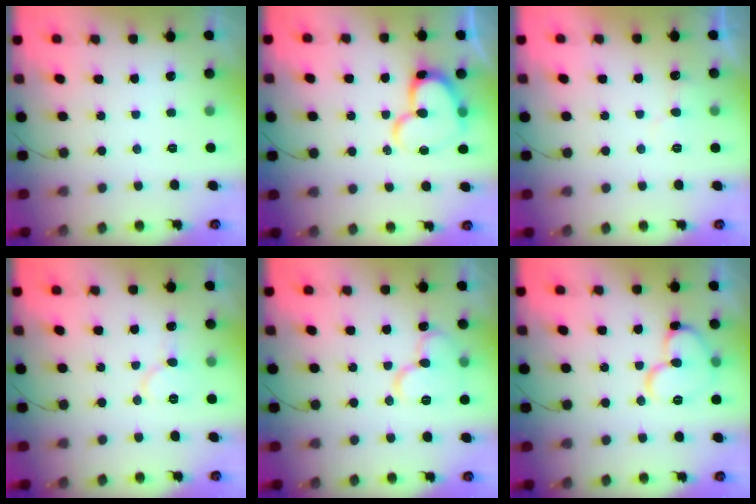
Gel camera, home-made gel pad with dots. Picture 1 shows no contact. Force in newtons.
{"total": 15.0, "press": 14.9, "slide": 1.6}
{"total": 4.5, "press": 4.5, "slide": 0.5}
{"total": 5.8, "press": 5.8, "slide": 0.2}
{"total": 11.6, "press": 11.5, "slide": 1.5}
{"total": 12.5, "press": 12.4, "slide": 1.9}